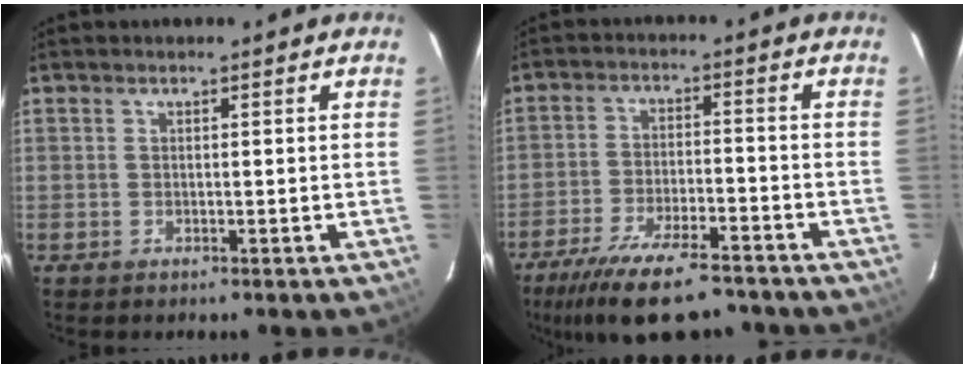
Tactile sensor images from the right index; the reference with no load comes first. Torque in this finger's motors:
{"motor_torque": [1.29, -0.85, 0.51, 0.09]}